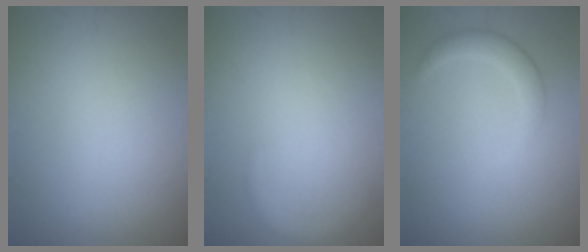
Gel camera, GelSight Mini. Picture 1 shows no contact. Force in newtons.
{"total": 1.1, "press": 1.1, "slide": 0.1}
{"total": 2.2, "press": 2.2, "slide": 0.1}